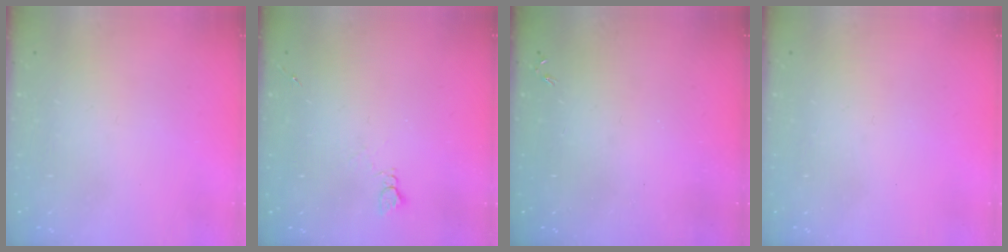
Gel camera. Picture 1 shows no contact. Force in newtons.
{"total": 3.2, "press": 3.2, "slide": 0.4}
{"total": 0.0}
{"total": 0.0}